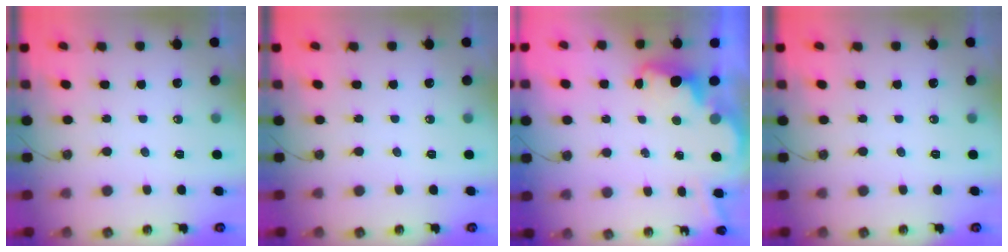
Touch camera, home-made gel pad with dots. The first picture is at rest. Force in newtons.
{"total": 0.0}
{"total": 3.7, "press": 3.7, "slide": 0.7}
{"total": 0.0}